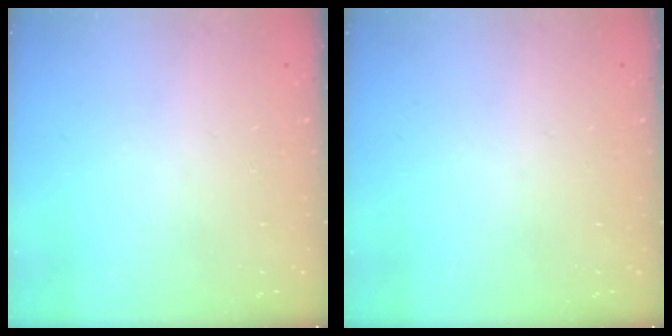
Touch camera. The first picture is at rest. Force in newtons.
{"total": 0.0}